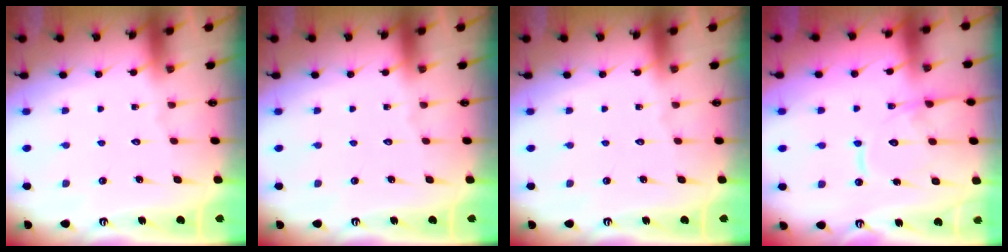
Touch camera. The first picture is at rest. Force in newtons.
{"total": 0.0}
{"total": 0.0}
{"total": 12.9, "press": 12.8, "slide": 1.2}